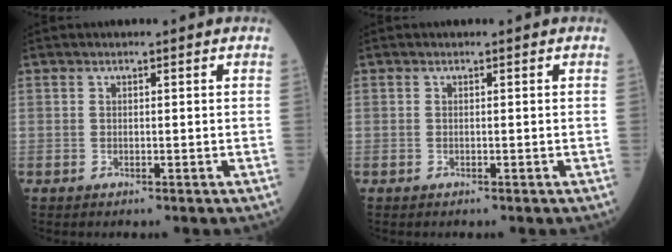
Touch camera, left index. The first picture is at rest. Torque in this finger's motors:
{"motor_torque": [0.32, -0.13, 0.02, 0.01]}